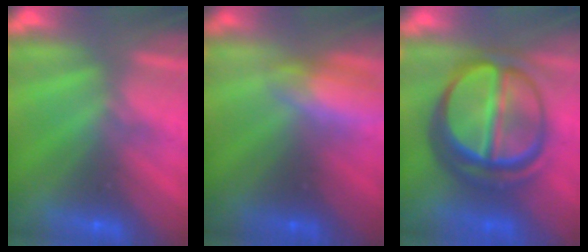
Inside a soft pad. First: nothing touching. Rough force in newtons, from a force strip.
{"total": 2.7}
{"total": 7.1}